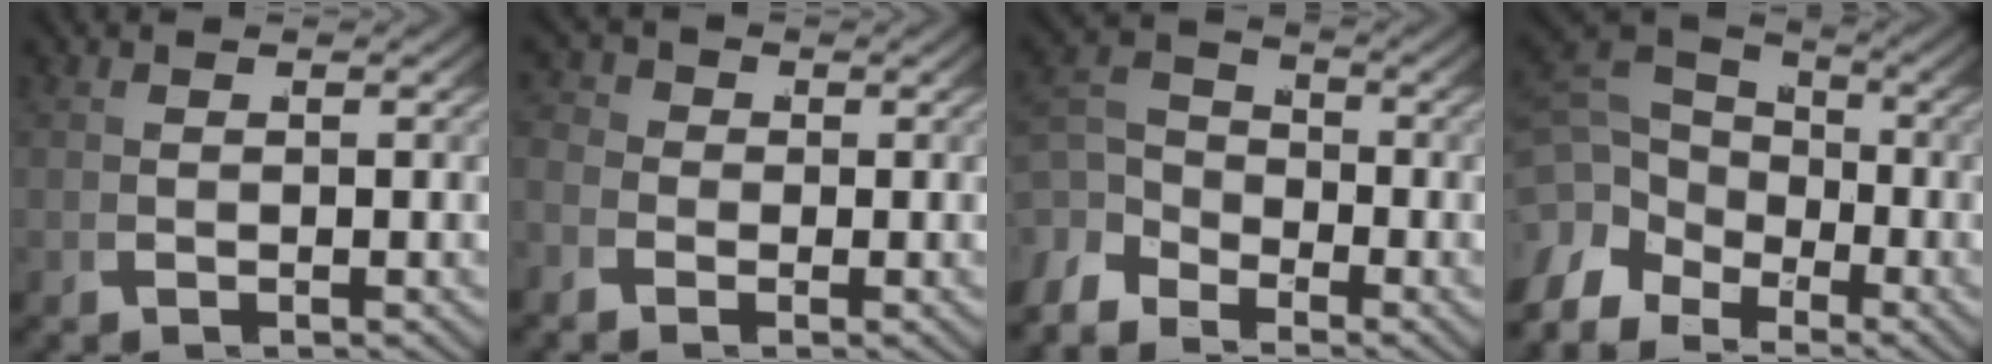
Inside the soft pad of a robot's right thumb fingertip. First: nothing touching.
{"total": 2.5, "force": [-0.4, 2.3, 0.9], "torque": [-0.016, -0.004, -0.016]}
{"total": 3.9, "force": [-0.9, 2.9, 2.5], "torque": [-0.036, -0.009, -0.020]}
{"total": 6.1, "force": [-0.6, 4.4, 4.2], "torque": [-0.066, -0.010, -0.009]}